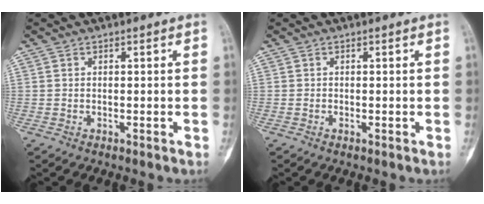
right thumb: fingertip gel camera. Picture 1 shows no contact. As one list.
[{"total": 0.0}]